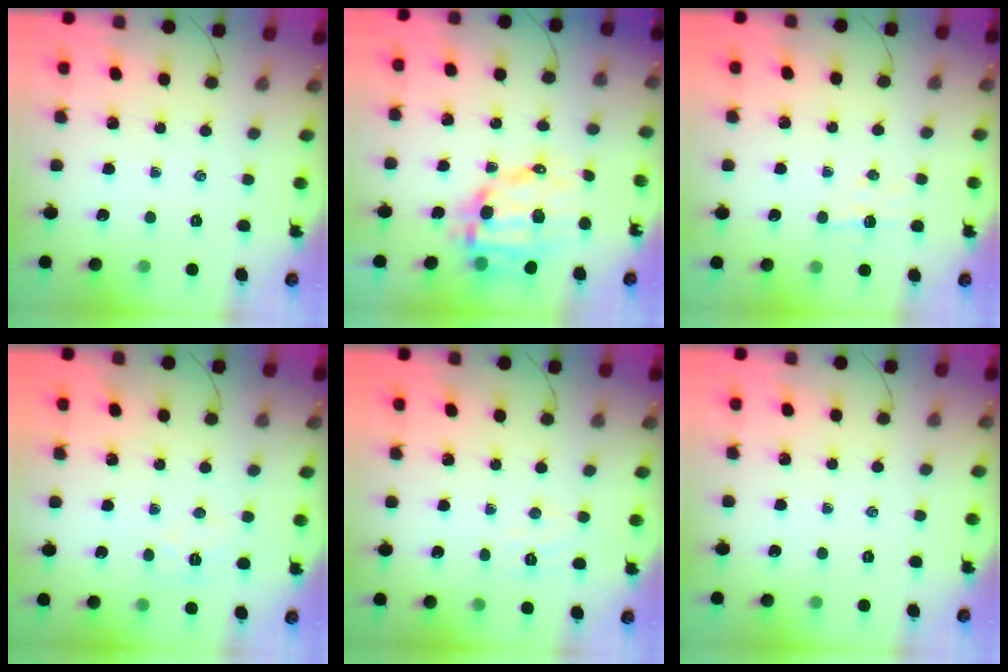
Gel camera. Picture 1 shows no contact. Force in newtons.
{"total": 11.9, "press": 11.5, "slide": 2.7}
{"total": 4.5, "press": 4.4, "slide": 0.8}
{"total": 4.9, "press": 4.9, "slide": 0.7}
{"total": 5.1, "press": 5.0, "slide": 1.0}
{"total": 0.0}